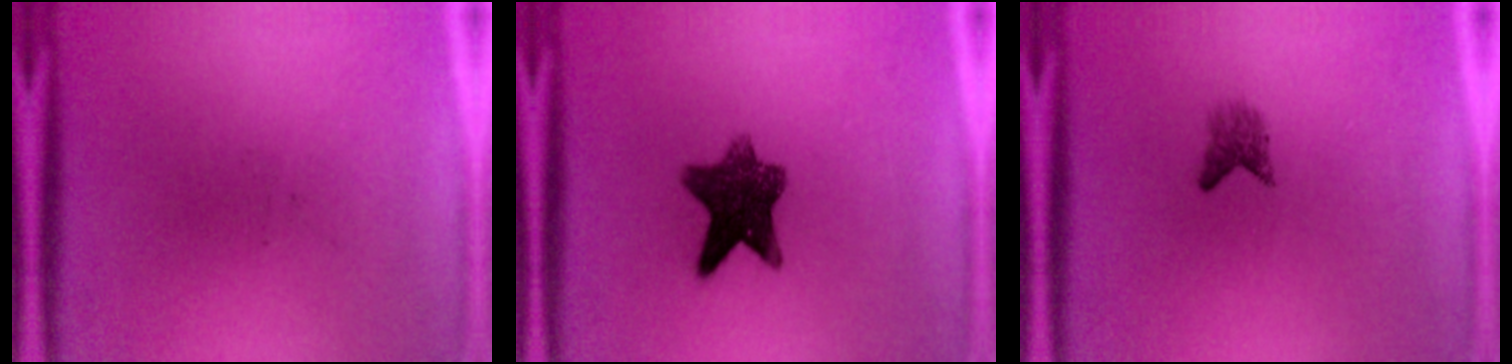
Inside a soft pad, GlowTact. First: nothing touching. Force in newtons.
{"total": 9.5}
{"total": 1.8}